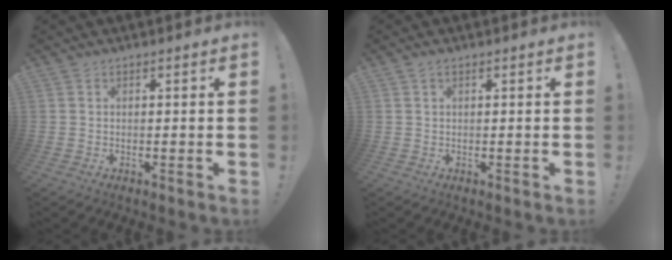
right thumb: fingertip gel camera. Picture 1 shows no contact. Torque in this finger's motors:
{"motor_torque": [-0.05, 0.05, 0.08, -0.09, 0.00]}